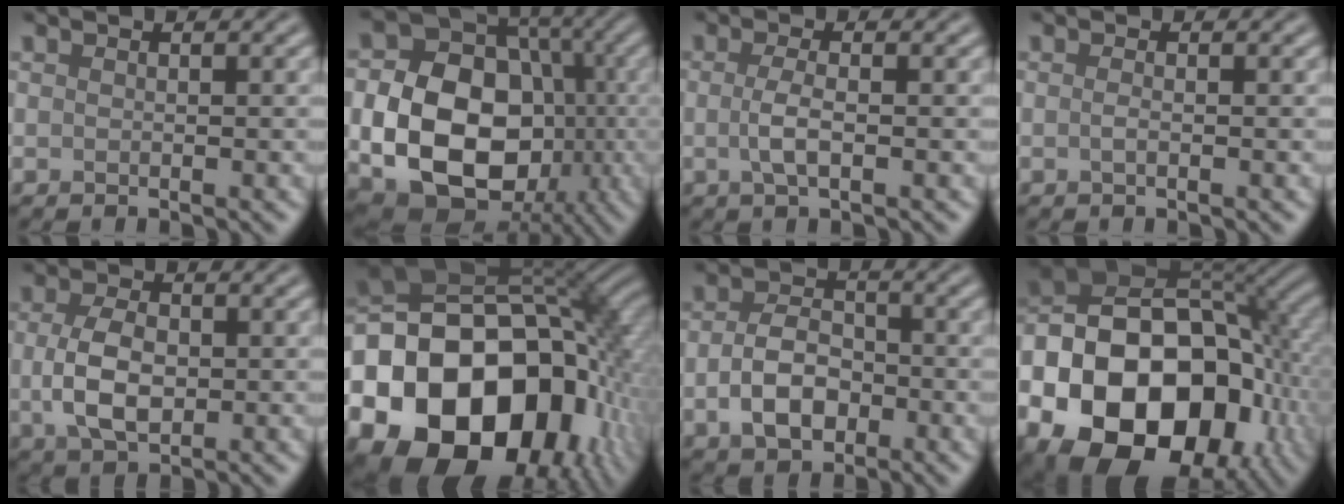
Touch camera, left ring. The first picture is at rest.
{"total": 13.9, "force": [-2.7, 10.4, 8.8], "torque": [-0.146, -0.020, -0.052]}
{"total": 2.3, "force": [-0.2, 0.7, 2.2], "torque": [-0.047, -0.001, -0.009]}
{"total": 0.7, "force": [-0.2, 0.2, 0.7], "torque": [-0.016, -0.001, -0.004]}
{"total": 4.8, "force": [-0.2, 3.0, 3.8], "torque": [-0.081, -0.001, -0.003]}
{"total": 21.9, "force": [-6.7, 15.8, 13.7], "torque": [-0.271, -0.014, -0.115]}
{"total": 4.8, "force": [-1.3, 3.1, 3.4], "torque": [-0.065, 0.000, -0.030]}
{"total": 20.2, "force": [-6.9, 14.0, 12.8], "torque": [-0.238, -0.006, -0.121]}